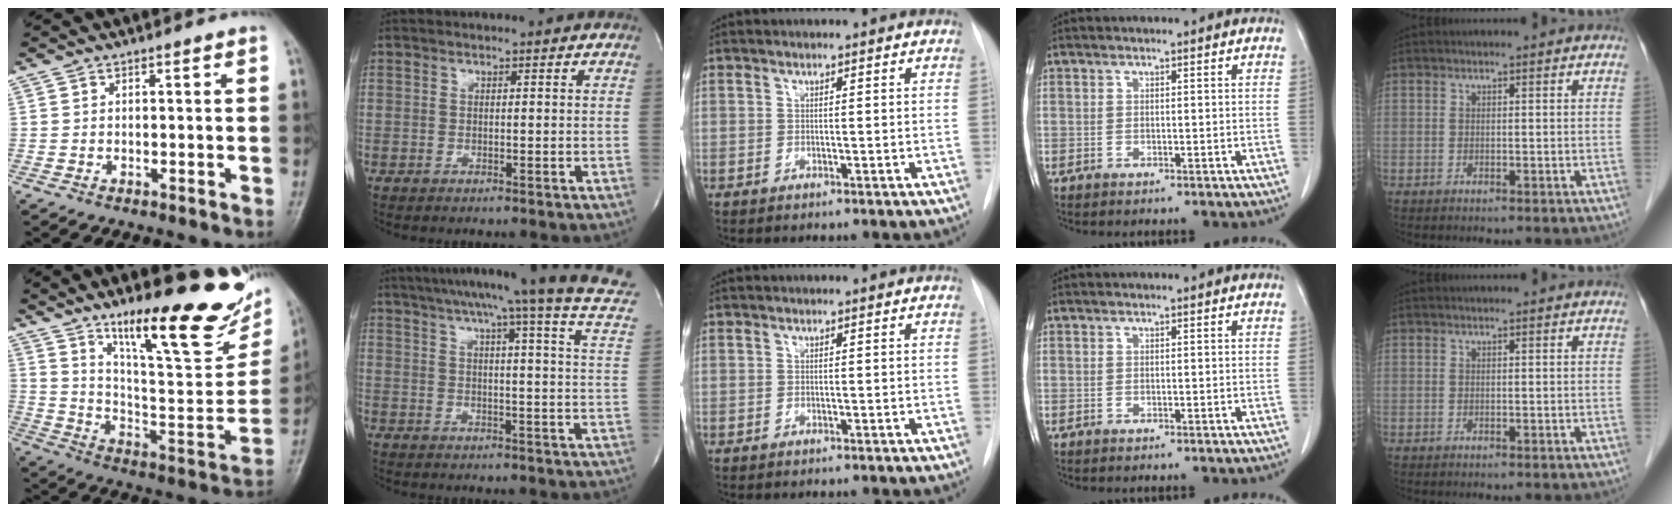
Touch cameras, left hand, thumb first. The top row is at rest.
{"thumb": {"total": 27.5, "force": [17.2, 7.5, 20.2], "torque": [-0.257, -0.072, 0.274]}, "index": {"total": 22.0, "force": [18.5, -1.7, 11.8], "torque": [-0.176, -0.049, 0.220]}}